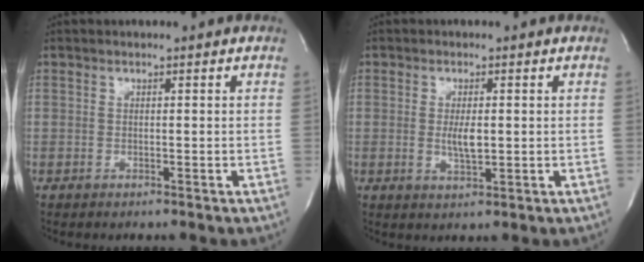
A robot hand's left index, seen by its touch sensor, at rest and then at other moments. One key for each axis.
{"total": 2.9, "fx": 0.0, "fy": 0.9, "fz": 2.8, "tx": -0.053, "ty": -0.009, "tz": 0.002}